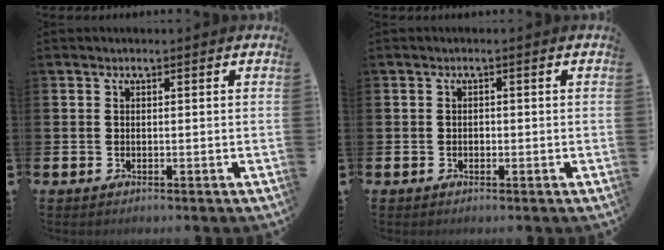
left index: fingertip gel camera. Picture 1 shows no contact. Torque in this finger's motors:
{"motor_torque": [-0.19, 0.09, -0.06, -0.01]}